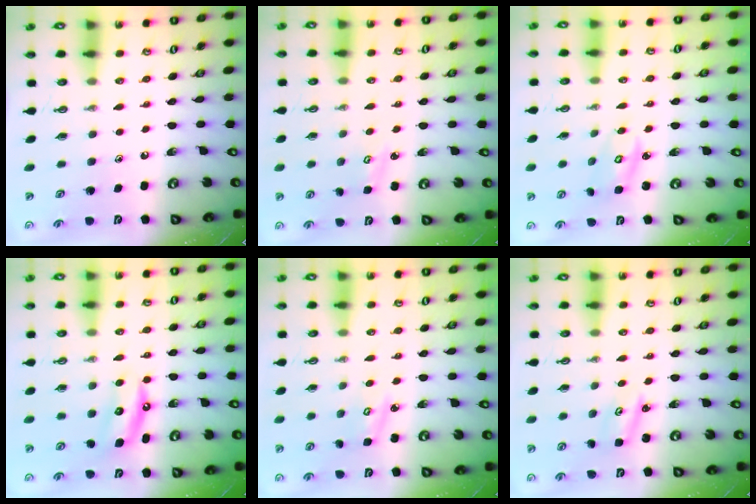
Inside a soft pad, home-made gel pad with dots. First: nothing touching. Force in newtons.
{"total": 2.9, "press": 2.9, "slide": 0.4}
{"total": 4.4, "press": 4.4, "slide": 0.4}
{"total": 5.8, "press": 5.8, "slide": 0.7}
{"total": 4.0, "press": 3.9, "slide": 0.3}
{"total": 4.0, "press": 3.9, "slide": 0.2}